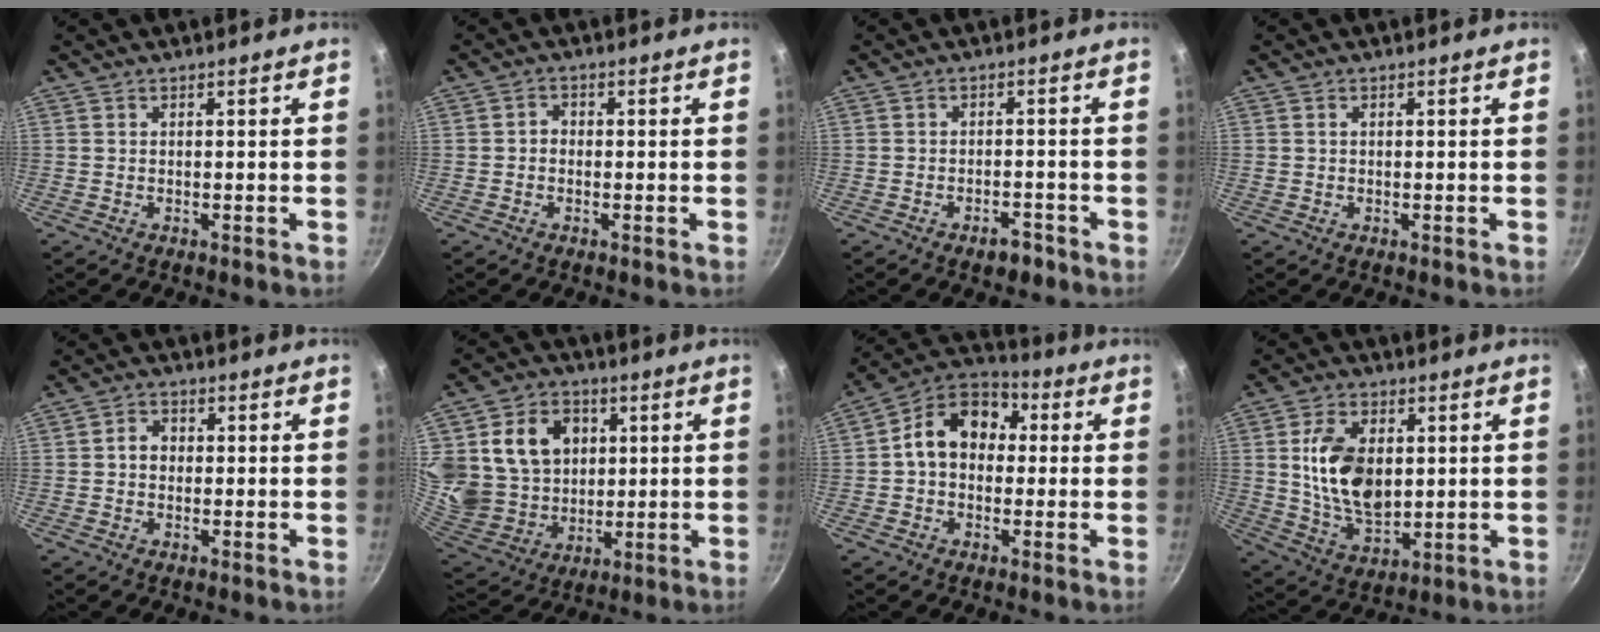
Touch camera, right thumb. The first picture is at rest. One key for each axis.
{"total": 1.8, "fx": -0.3, "fy": 1.5, "fz": 0.9, "tx": -0.011, "ty": 0.010, "tz": -0.009}
{"total": 3.5, "fx": -2.3, "fy": 1.9, "fz": 1.8, "tx": -0.015, "ty": 0.024, "tz": -0.027}
{"total": 0.6, "fx": 0.1, "fy": 0.5, "fz": 0.2, "tx": -0.003, "ty": 0.004, "tz": 0.003}
{"total": 3.3, "fx": 0.0, "fy": 2.7, "fz": 1.8, "tx": -0.015, "ty": 0.012, "tz": -0.005}
{"total": 20.6, "fx": 5.6, "fy": 16.9, "fz": 10.2, "tx": -0.183, "ty": -0.012, "tz": 0.113}
{"total": 12.7, "fx": 1.1, "fy": 9.6, "fz": 8.2, "tx": -0.098, "ty": 0.035, "tz": -0.006}
{"total": 14.2, "fx": 2.0, "fy": 8.9, "fz": 10.9, "tx": -0.176, "ty": -0.015, "tz": 0.044}